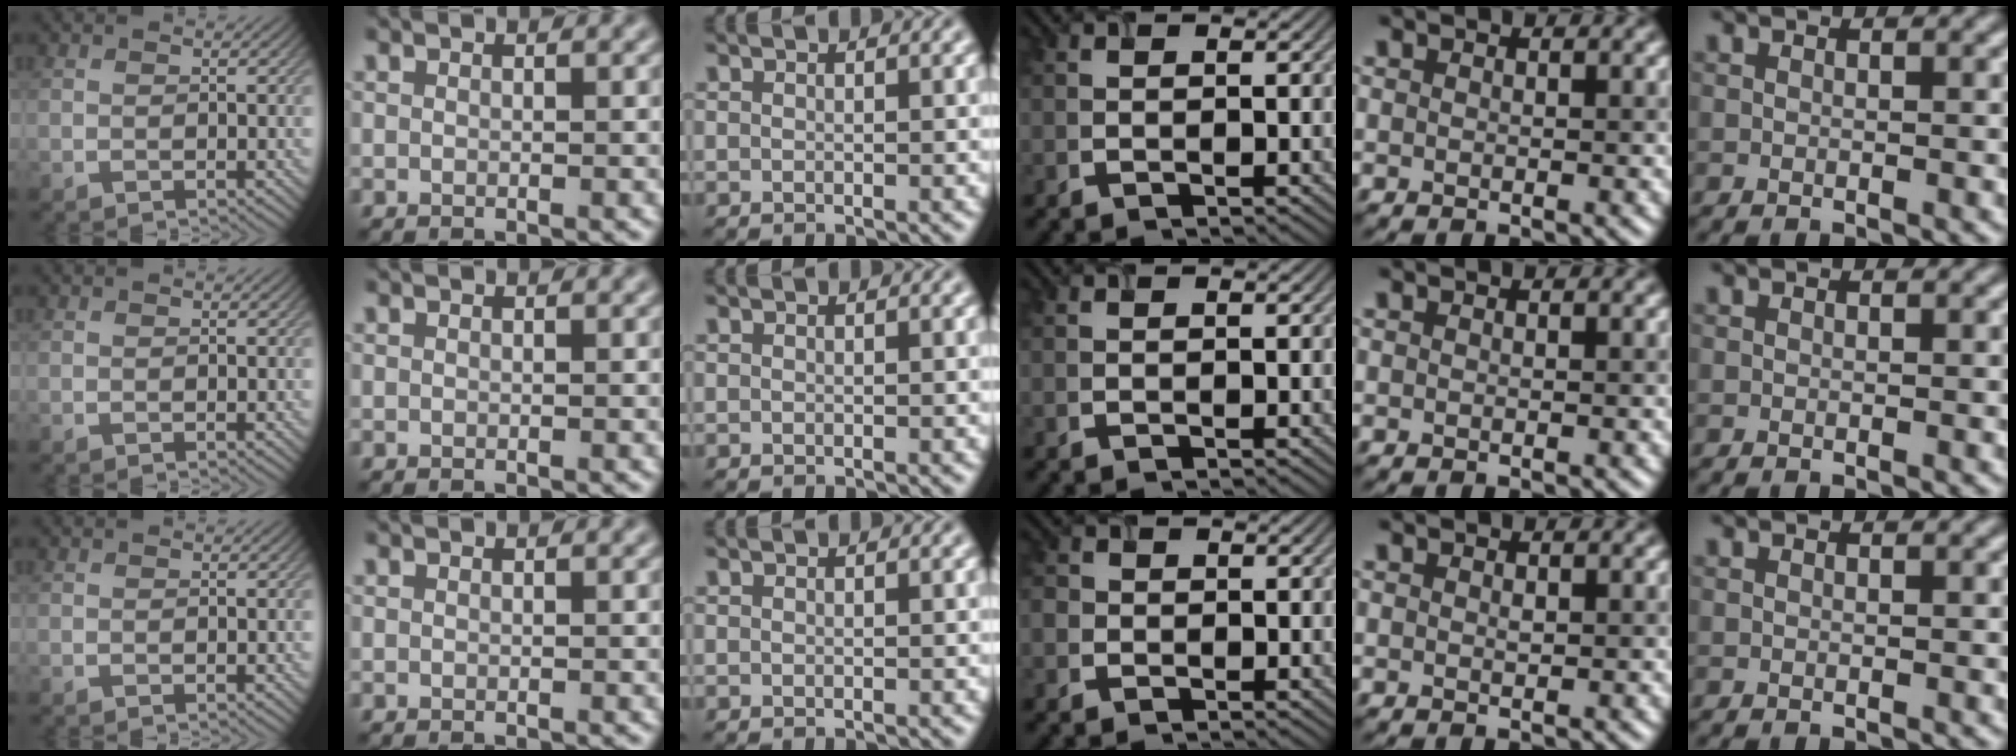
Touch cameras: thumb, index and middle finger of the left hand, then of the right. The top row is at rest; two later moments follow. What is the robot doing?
{"motion": "close", "object": "airpods case & airpods"}